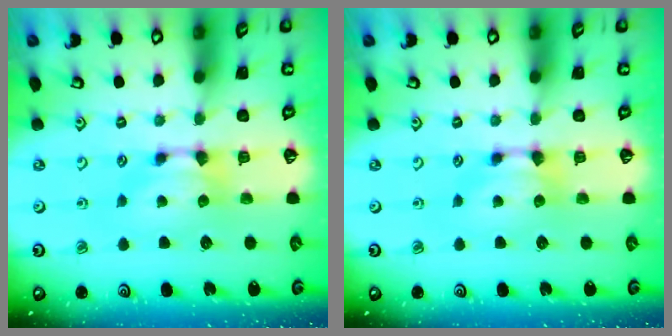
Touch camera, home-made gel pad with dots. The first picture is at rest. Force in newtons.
{"total": 0.0}